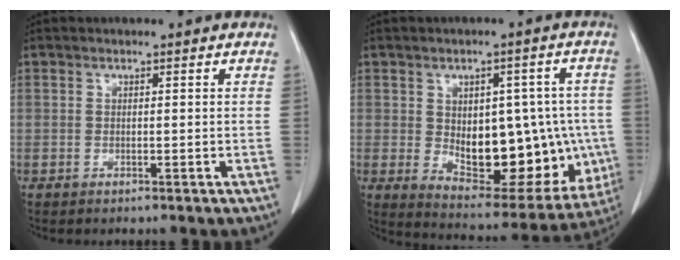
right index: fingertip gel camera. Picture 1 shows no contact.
{"total": 19.8, "force": [-1.9, 10.3, 16.9], "torque": [-0.224, 0.011, 0.005]}